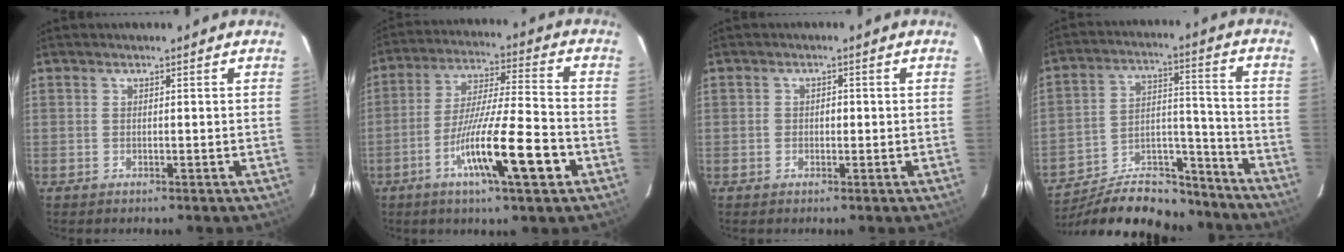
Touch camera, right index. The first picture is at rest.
{"total": 14.6, "force": [-6.0, 0.6, 13.3], "torque": [-0.236, -0.014, -0.105]}
{"total": 1.5, "force": [-0.1, 1.0, 1.0], "torque": [-0.015, 0.003, -0.003]}
{"total": 17.9, "force": [-16.7, 4.2, 4.7], "torque": [-0.093, 0.033, -0.265]}